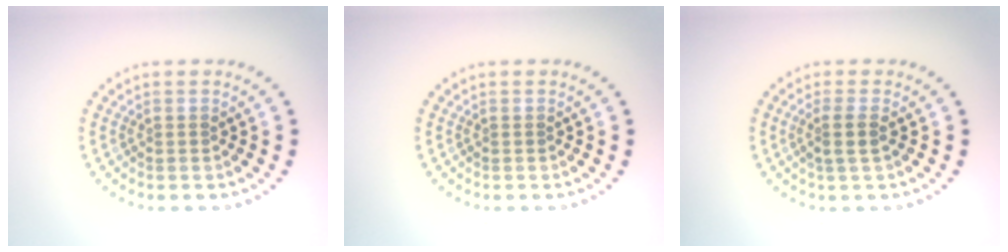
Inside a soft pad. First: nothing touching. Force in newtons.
{"total": 0.0}
{"total": 1.7, "press": 1.4, "slide": 0.9}